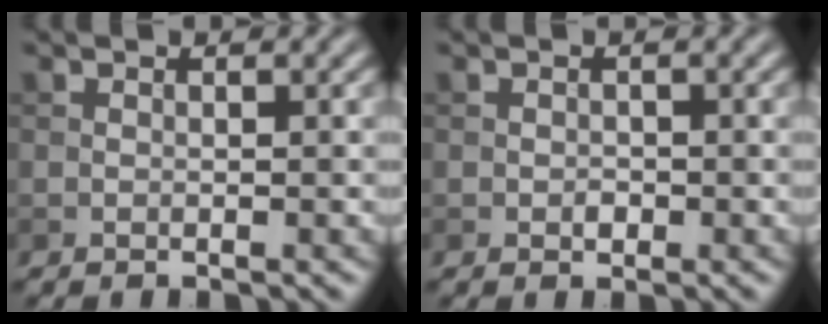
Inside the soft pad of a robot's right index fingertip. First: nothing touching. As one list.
[{"total": 0.8, "force": [-0.3, 0.6, 0.5], "torque": [-0.006, -0.002, -0.006]}]